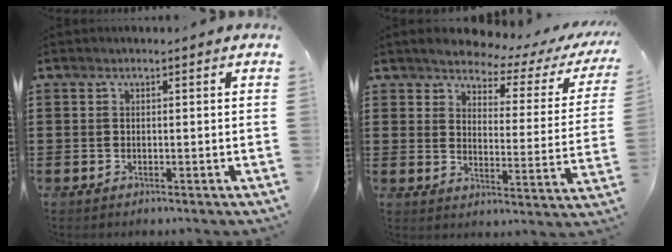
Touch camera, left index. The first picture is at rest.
{"total": 3.6, "force": [3.5, 0.7, 0.8], "torque": [-0.034, -0.030, 0.052]}